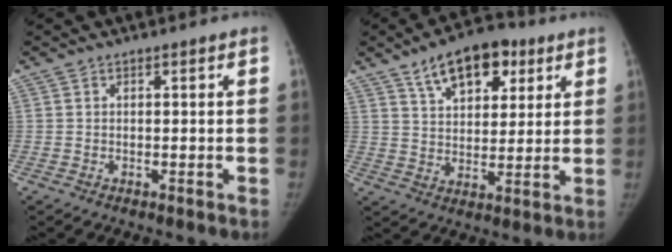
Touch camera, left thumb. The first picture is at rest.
{"total": 13.1, "force": [7.2, 7.2, 8.3], "torque": [-0.092, -0.021, 0.114]}